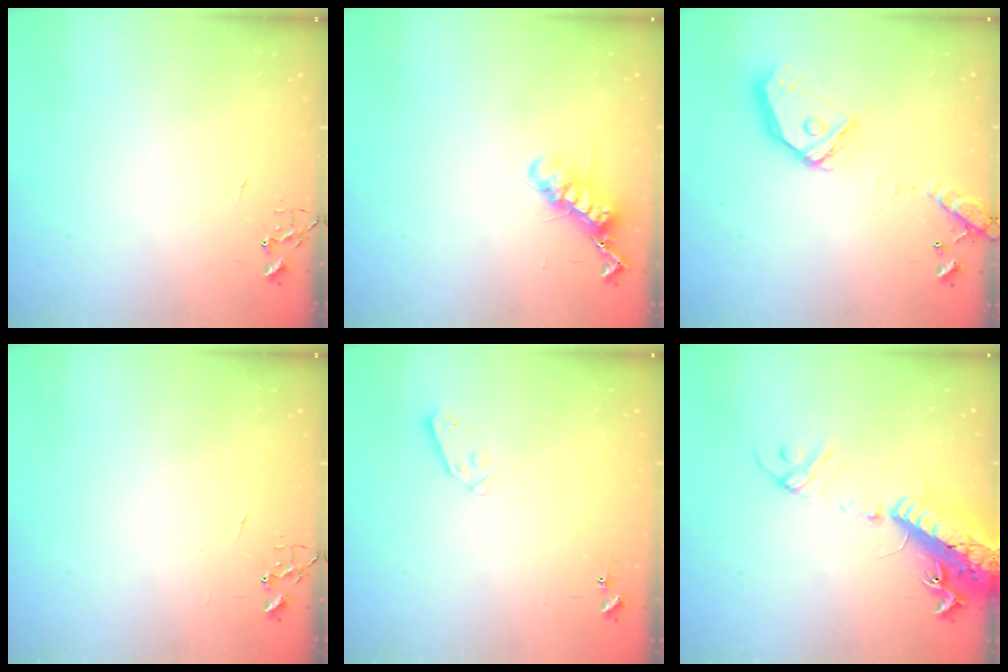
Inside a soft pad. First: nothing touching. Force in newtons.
{"total": 12.0, "press": 11.9, "slide": 0.7}
{"total": 17.0, "press": 16.8, "slide": 2.7}
{"total": 0.0}
{"total": 5.3, "press": 5.3, "slide": 0.7}
{"total": 22.7, "press": 22.1, "slide": 4.9}